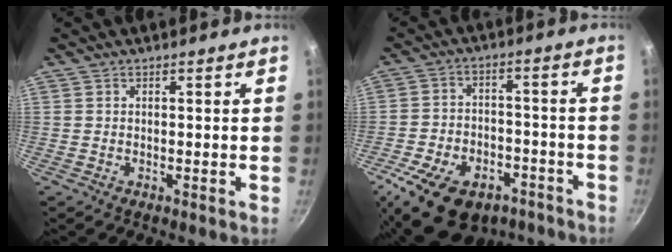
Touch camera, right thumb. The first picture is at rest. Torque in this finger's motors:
{"motor_torque": [0.13, 0.68, 1.01, -1.76, 0.17]}